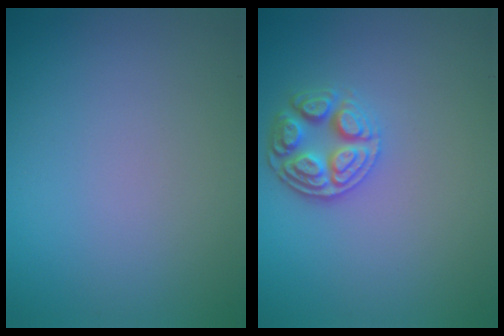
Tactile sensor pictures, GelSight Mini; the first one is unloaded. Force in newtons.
{"total": 3.3, "press": 3.0, "slide": 1.3}